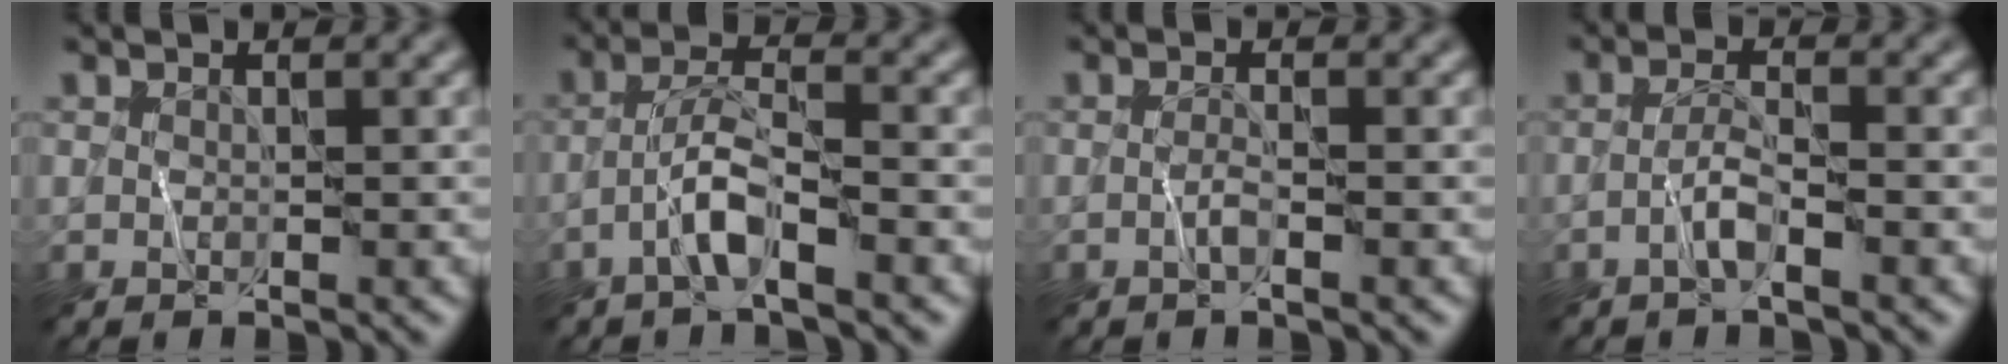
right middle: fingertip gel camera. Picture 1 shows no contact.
{"total": 3.6, "force": [-2.0, 0.5, 2.9], "torque": [-0.057, 0.011, -0.046]}
{"total": 0.9, "force": [-0.4, 0.0, 0.9], "torque": [-0.015, 0.001, -0.011]}
{"total": 2.0, "force": [-1.1, 0.2, 1.6], "torque": [-0.033, 0.006, -0.027]}